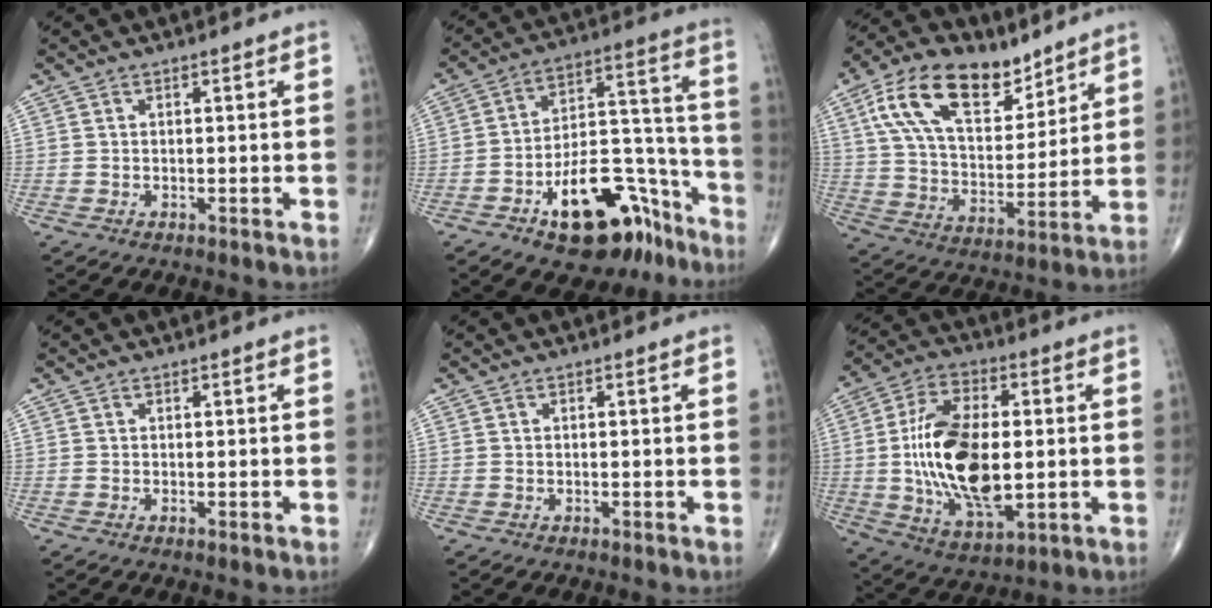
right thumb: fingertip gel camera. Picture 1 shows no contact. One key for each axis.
{"total": 20.6, "fx": -11.9, "fy": 10.2, "fz": 13.4, "tx": -0.152, "ty": 0.100, "tz": -0.179}
{"total": 19.3, "fx": 10.6, "fy": 10.4, "fz": 12.3, "tx": -0.188, "ty": -0.037, "tz": 0.192}
{"total": 0.0}
{"total": 0.0}
{"total": 20.0, "fx": -0.3, "fy": 10.2, "fz": 17.2, "tx": -0.315, "ty": -0.004, "tz": 0.003}